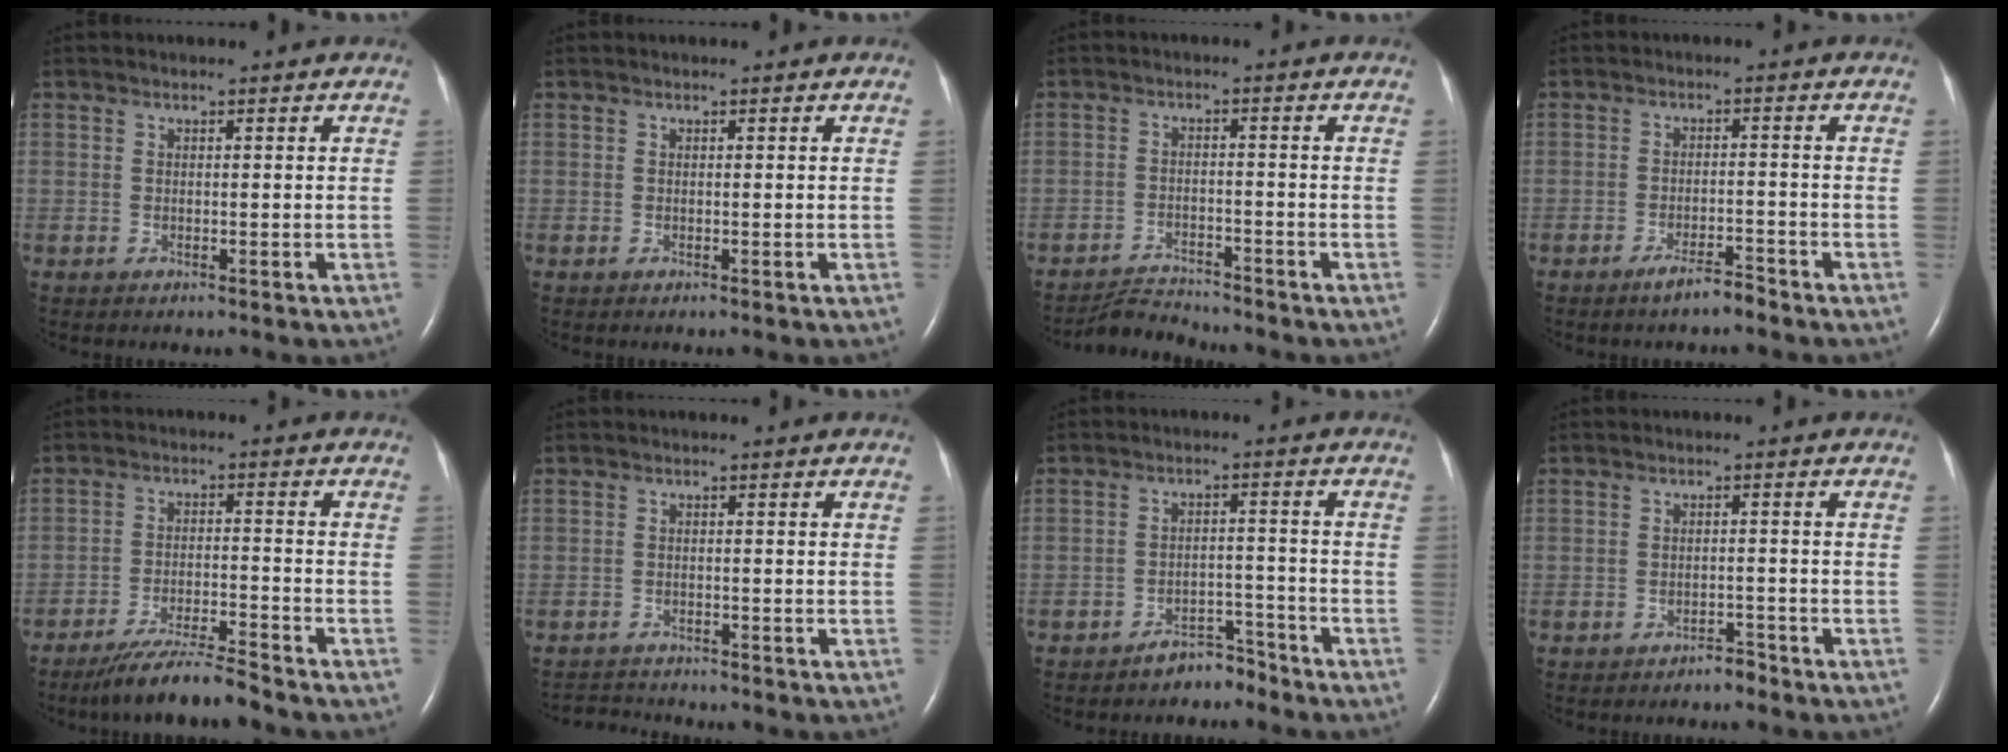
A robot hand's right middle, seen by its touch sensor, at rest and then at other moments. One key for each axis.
{"total": 0.0}
{"total": 4.1, "fx": -4.1, "fy": -0.4, "fz": -0.5, "tx": 0.000, "ty": -0.015, "tz": -0.070}
{"total": 3.3, "fx": -2.9, "fy": 0.1, "fz": 1.7, "tx": -0.037, "ty": -0.005, "tz": -0.051}
{"total": 7.4, "fx": -6.6, "fy": -0.9, "fz": 3.3, "tx": -0.062, "ty": -0.024, "tz": -0.121}
{"total": 2.9, "fx": -2.9, "fy": -0.3, "fz": -0.5, "tx": 0.007, "ty": -0.019, "tz": -0.047}
{"total": 3.7, "fx": -3.5, "fy": 1.1, "fz": 0.4, "tx": -0.006, "ty": -0.002, "tz": -0.057}
{"total": 1.6, "fx": -1.6, "fy": 0.3, "fz": 0.1, "tx": -0.004, "ty": -0.003, "tz": -0.022}